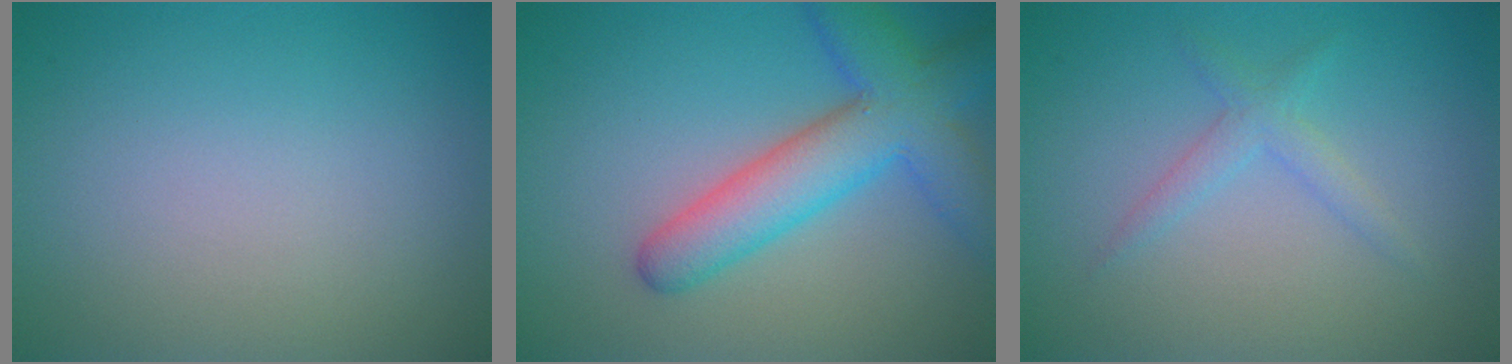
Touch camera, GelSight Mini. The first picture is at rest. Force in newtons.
{"total": 7.0, "press": 7.0, "slide": 0.3}
{"total": 1.7, "press": 1.7, "slide": 0.1}